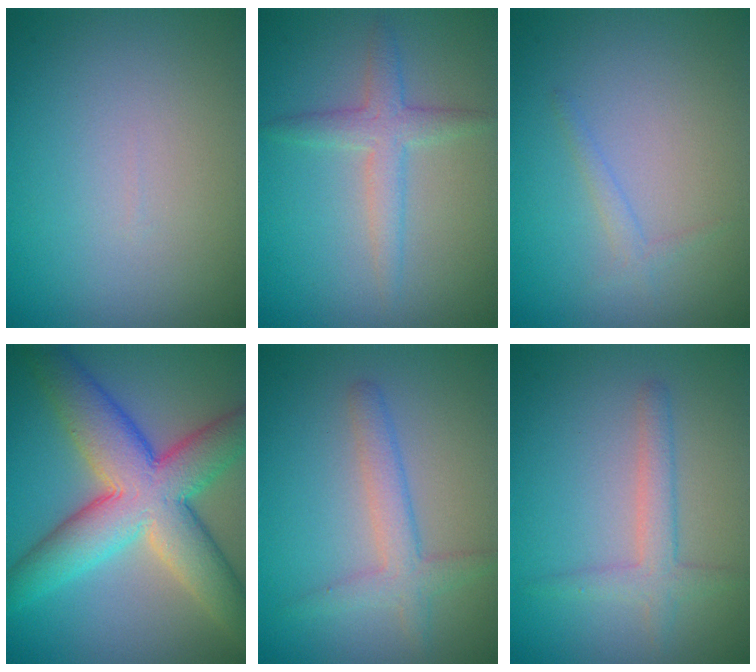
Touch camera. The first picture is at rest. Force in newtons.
{"total": 2.6, "press": 2.6, "slide": 0.1}
{"total": 1.0, "press": 1.0, "slide": 0.1}
{"total": 10.1, "press": 10.1, "slide": 0.5}
{"total": 2.7, "press": 2.7, "slide": 0.2}
{"total": 2.4, "press": 2.4, "slide": 0.0}